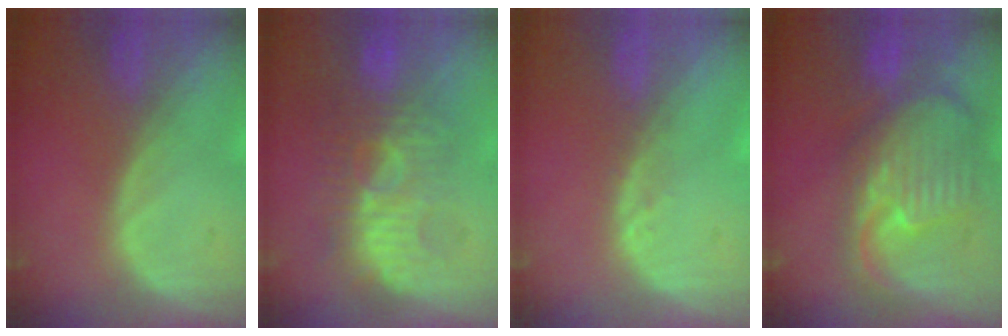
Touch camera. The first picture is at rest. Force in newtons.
{"total": 9.1, "press": 8.7, "slide": 2.7}
{"total": 1.3, "press": 1.2, "slide": 0.6}
{"total": 11.6, "press": 10.1, "slide": 5.8}